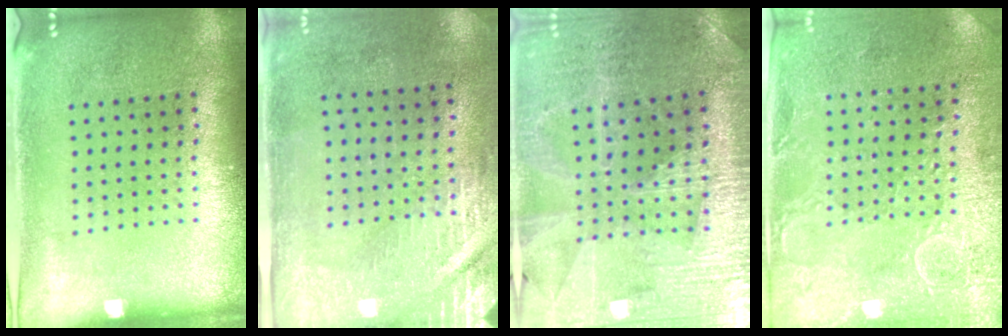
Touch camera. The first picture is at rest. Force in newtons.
{"total": 2.9, "press": 2.5, "slide": 1.5}
{"total": 3.0, "press": 2.9, "slide": 0.5}
{"total": 2.7, "press": 2.6, "slide": 0.8}